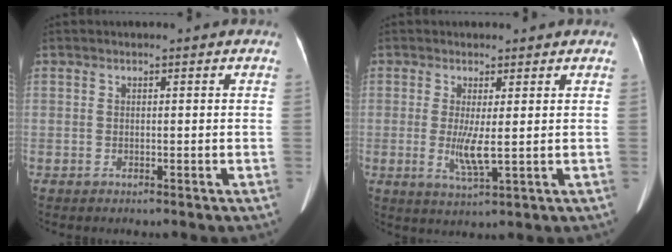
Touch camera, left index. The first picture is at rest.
{"total": 4.2, "force": [0.0, 0.5, 4.2], "torque": [-0.087, -0.012, 0.006]}